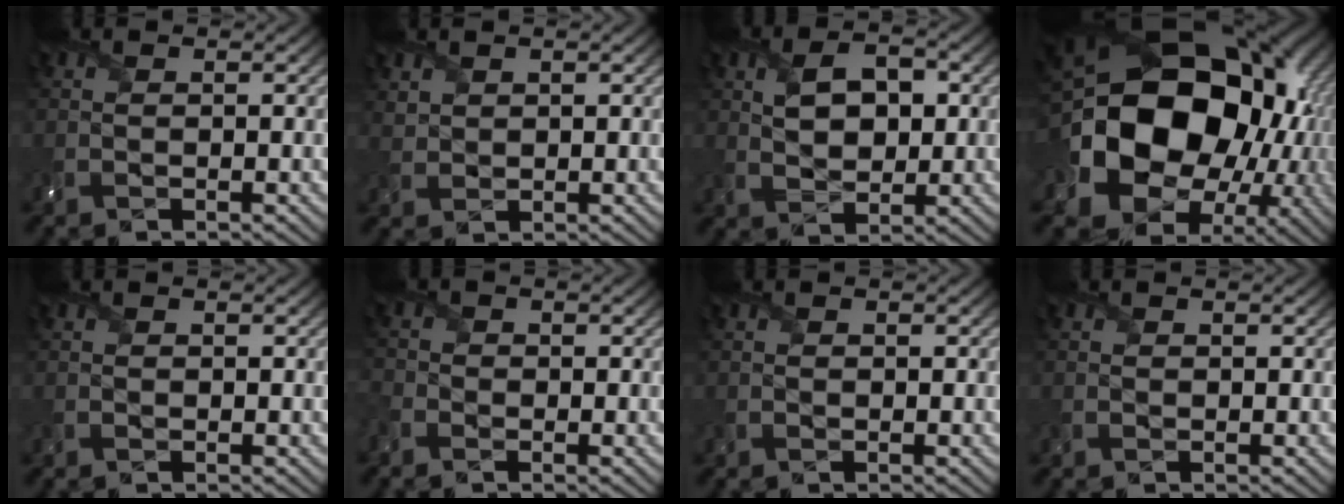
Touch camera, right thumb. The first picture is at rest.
{"total": 1.5, "force": [1.4, 0.7, 0.1], "torque": [-0.012, 0.003, 0.033]}
{"total": 5.8, "force": [1.4, 3.6, 4.3], "torque": [-0.078, -0.003, 0.025]}
{"total": 23.9, "force": [0.2, 18.6, 15.0], "torque": [-0.311, -0.045, 0.007]}
{"total": 0.0}
{"total": 1.8, "force": [-1.4, 1.1, 0.3], "torque": [-0.019, -0.004, -0.039]}
{"total": 0.0}
{"total": 0.0}